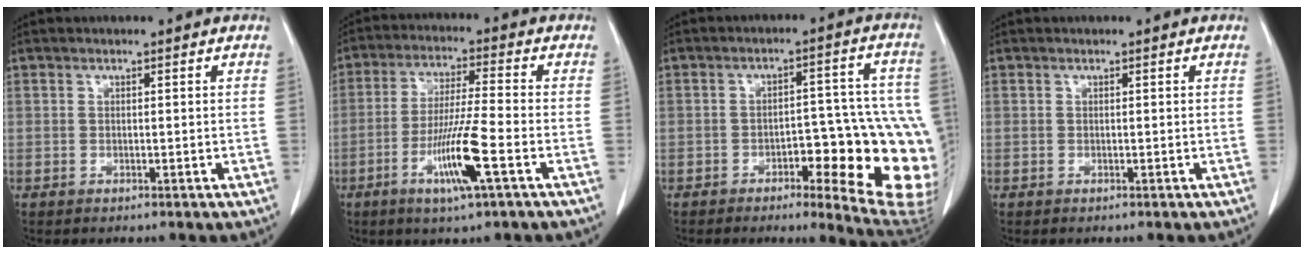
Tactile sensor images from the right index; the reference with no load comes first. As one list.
[{"total": 10.3, "force": [-4.0, -0.3, 9.4], "torque": [-0.181, -0.016, -0.076]}, {"total": 17.6, "force": [-5.1, 4.6, 16.2], "torque": [-0.118, 0.027, -0.044]}, {"total": 0.0}]